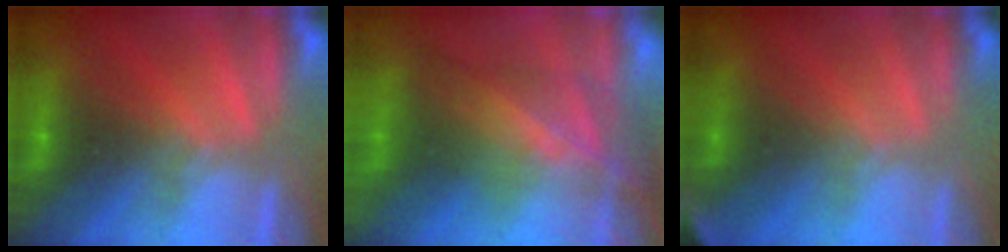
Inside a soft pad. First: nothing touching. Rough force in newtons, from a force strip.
{"total": 9.0}
{"total": 2.8}